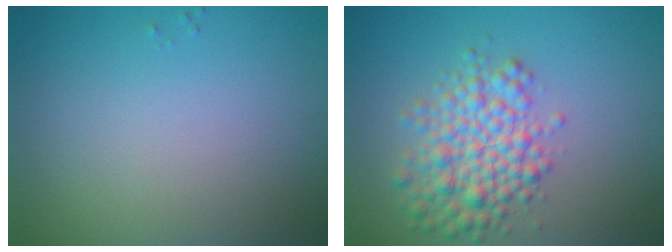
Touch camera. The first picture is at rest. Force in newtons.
{"total": 5.0, "press": 5.0, "slide": 0.1}